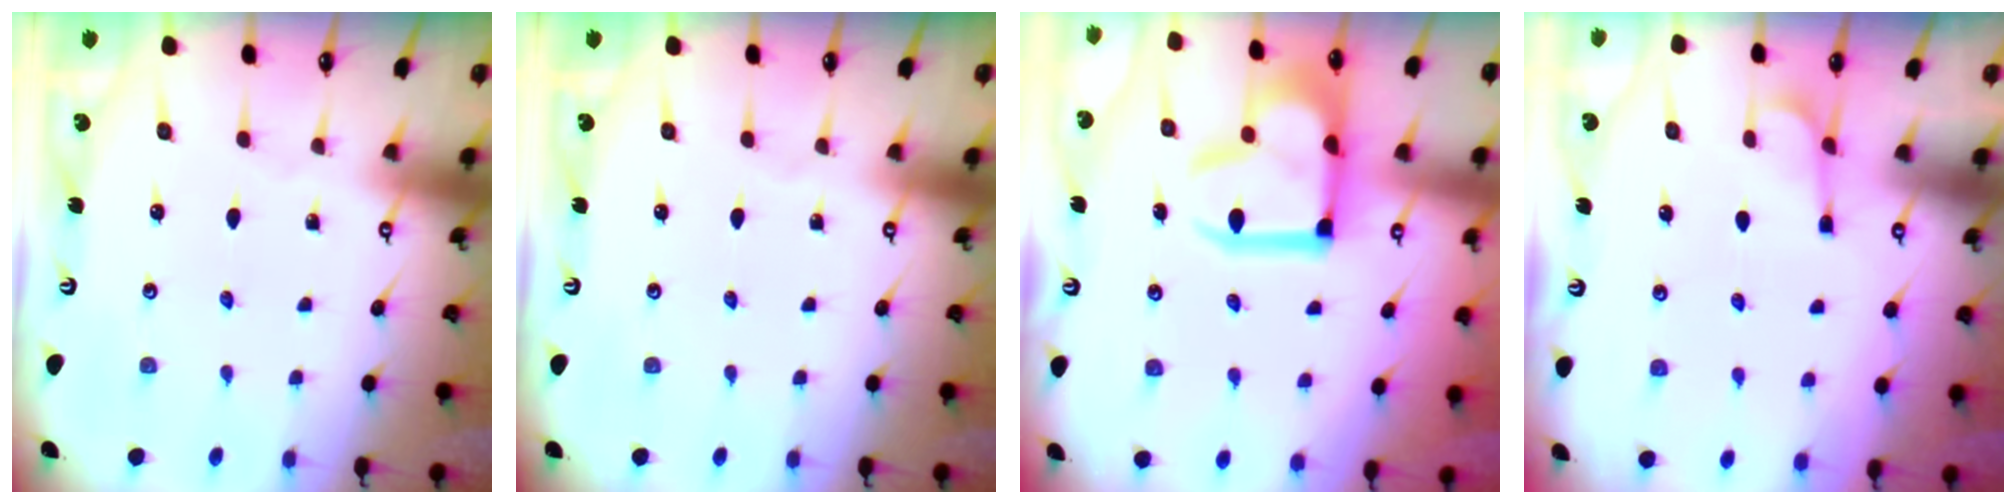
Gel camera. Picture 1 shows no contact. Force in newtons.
{"total": 0.0}
{"total": 9.5, "press": 9.4, "slide": 1.6}
{"total": 1.8, "press": 1.4, "slide": 1.1}